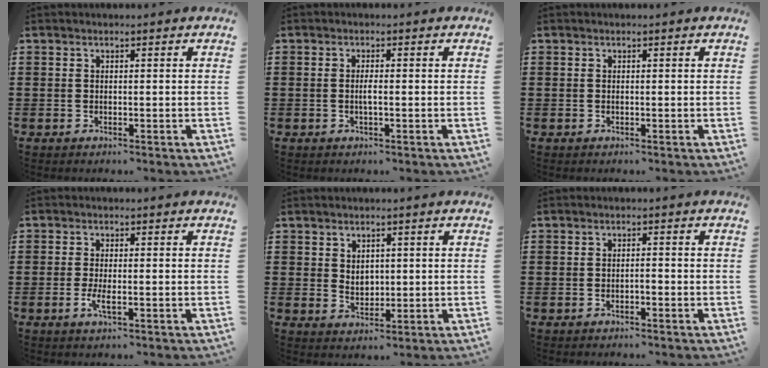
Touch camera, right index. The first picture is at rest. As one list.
[{"total": 1.6, "force": [-0.4, 0.0, 1.5], "torque": [-0.036, -0.009, -0.010]}, {"total": 0.0}, {"total": 2.7, "force": [-0.9, 0.6, 2.5], "torque": [-0.058, -0.010, -0.020]}, {"total": 2.4, "force": [0.9, 1.8, 1.3], "torque": [-0.021, 0.005, 0.015]}, {"total": 0.9, "force": [-0.6, 0.1, 0.7], "torque": [-0.015, -0.005, -0.010]}]